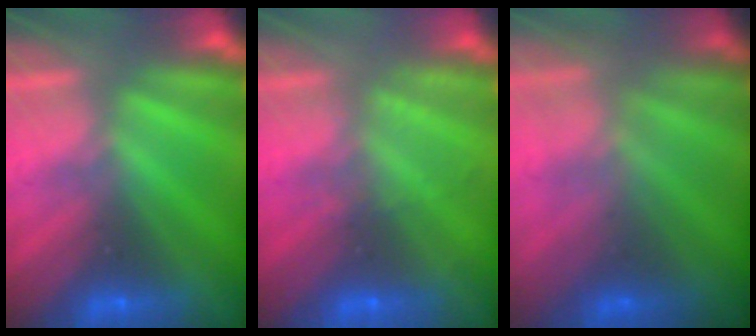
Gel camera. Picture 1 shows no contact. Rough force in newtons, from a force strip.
{"total": 1.7}
{"total": 4.5}